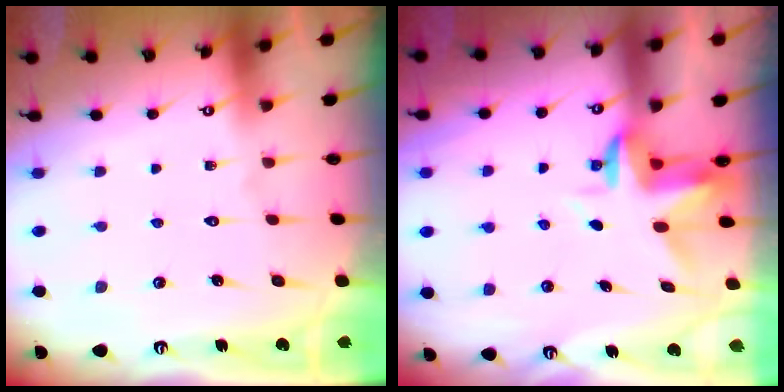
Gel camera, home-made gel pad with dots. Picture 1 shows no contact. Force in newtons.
{"total": 3.1, "press": 3.1, "slide": 0.4}